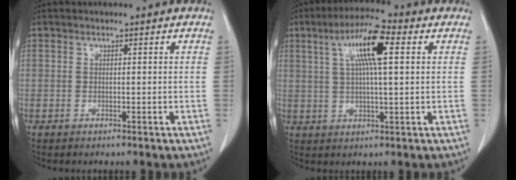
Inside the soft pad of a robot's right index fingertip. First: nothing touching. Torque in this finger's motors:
{"motor_torque": [1.42, 0.65, 0.28, 0.13]}